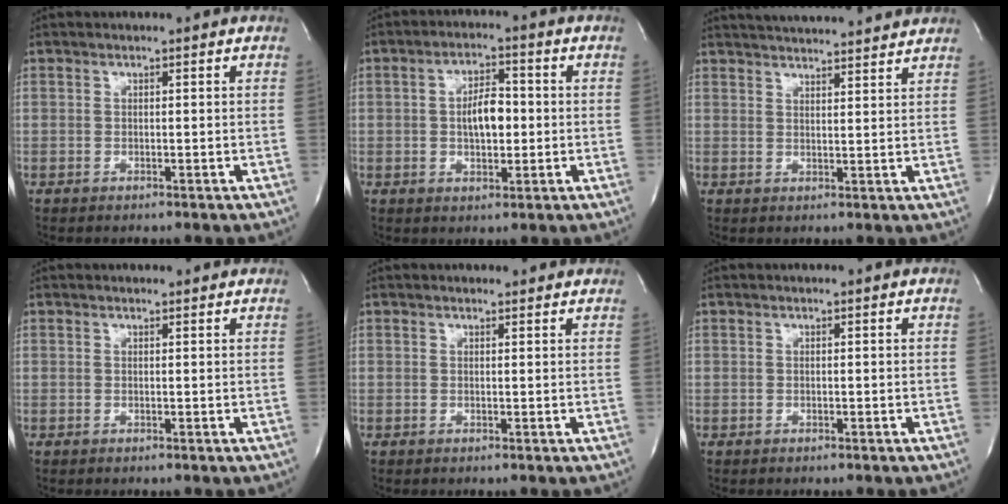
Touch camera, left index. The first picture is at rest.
{"total": 5.9, "force": [-0.1, 2.7, 5.2], "torque": [-0.091, 0.008, -0.002]}
{"total": 14.6, "force": [13.7, 1.4, 4.8], "torque": [-0.079, 0.026, 0.185]}
{"total": 1.8, "force": [1.7, 0.5, 0.2], "torque": [-0.013, 0.008, 0.016]}
{"total": 3.1, "force": [2.9, 0.9, 0.5], "torque": [-0.010, 0.010, 0.028]}
{"total": 0.0}